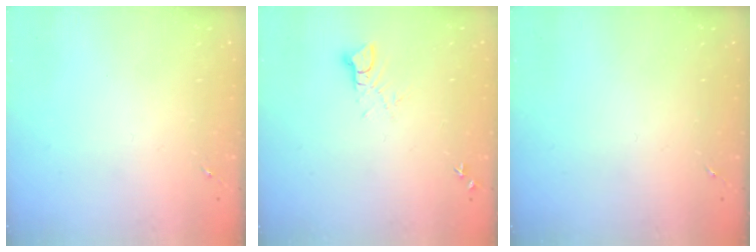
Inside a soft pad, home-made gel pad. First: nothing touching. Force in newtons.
{"total": 5.9, "press": 5.9, "slide": 0.6}
{"total": 0.0}